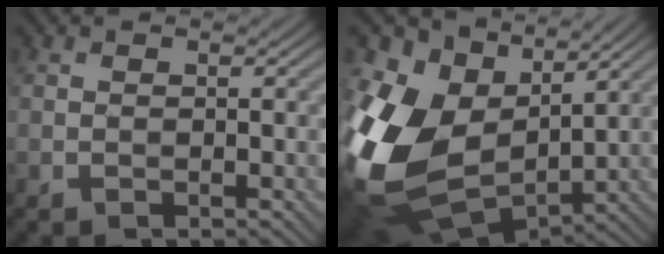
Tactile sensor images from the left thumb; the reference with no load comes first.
{"total": 16.8, "force": [2.1, 12.1, 11.4], "torque": [-0.293, -0.009, 0.065]}